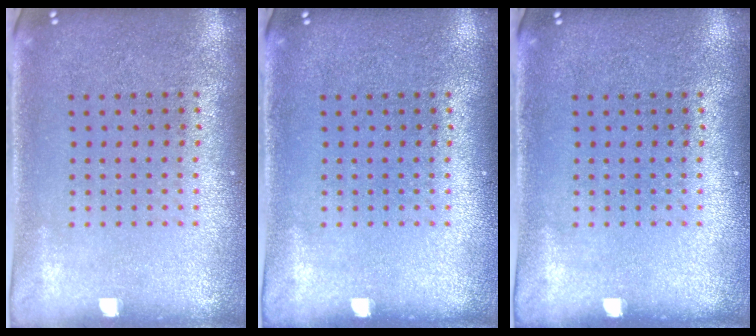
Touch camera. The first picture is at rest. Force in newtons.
{"total": 0.0}
{"total": 0.0}